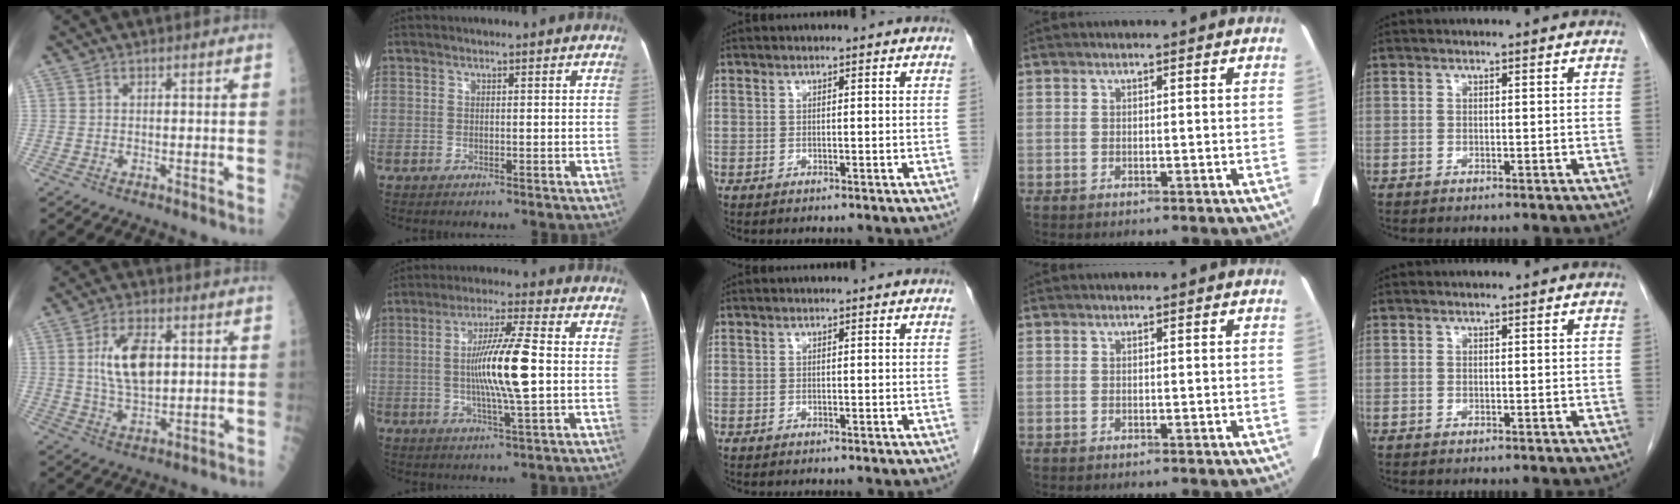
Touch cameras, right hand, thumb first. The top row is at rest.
{"thumb": {"total": 10.7, "force": [2.1, 5.4, 9.0], "torque": [-0.151, -0.006, 0.041]}, "index": {"total": 11.7, "force": [-0.3, 0.7, 11.6], "torque": [-0.215, 0.003, -0.007]}}